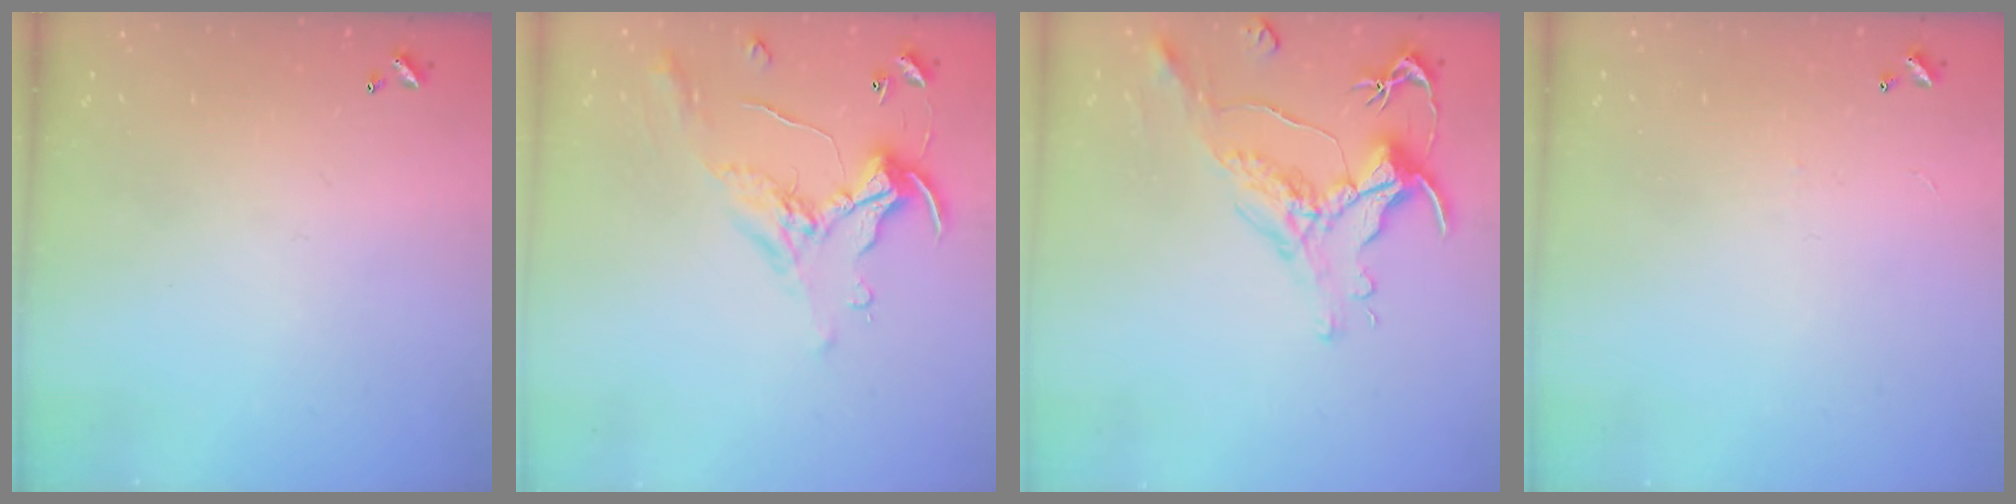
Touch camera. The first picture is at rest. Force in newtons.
{"total": 1.1, "press": 0.8, "slide": 0.8}
{"total": 1.8, "press": 1.3, "slide": 1.2}
{"total": 1.5, "press": 1.4, "slide": 0.5}